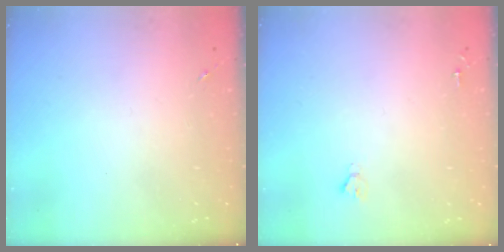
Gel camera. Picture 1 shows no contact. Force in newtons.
{"total": 1.9, "press": 1.9, "slide": 0.2}